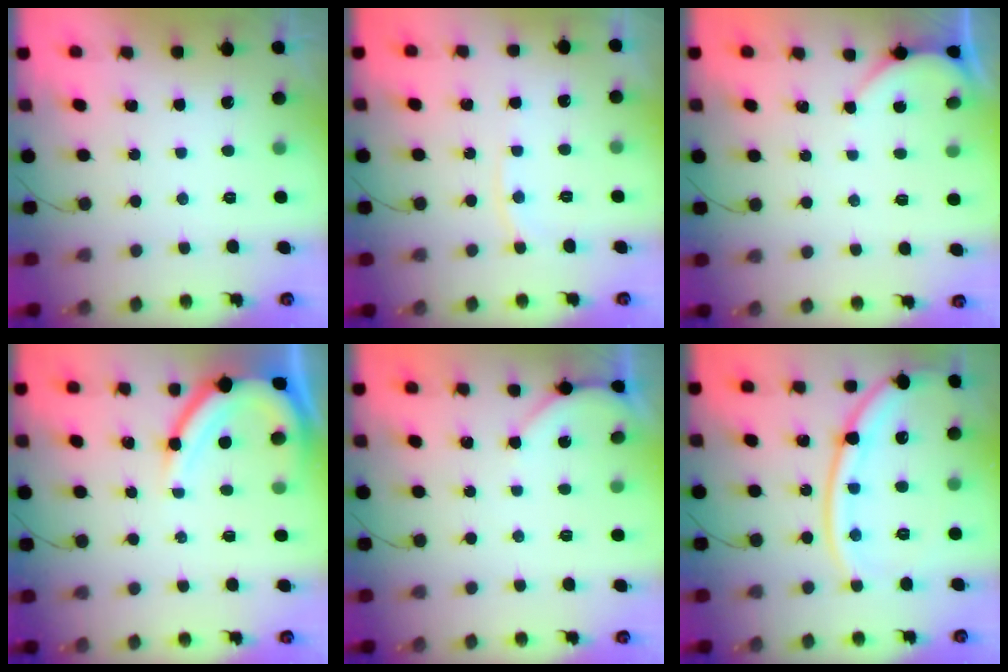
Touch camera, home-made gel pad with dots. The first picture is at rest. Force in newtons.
{"total": 4.6, "press": 4.6, "slide": 0.4}
{"total": 2.2, "press": 2.2, "slide": 0.3}
{"total": 10.6, "press": 10.5, "slide": 1.1}
{"total": 2.3, "press": 2.2, "slide": 0.4}
{"total": 17.9, "press": 17.8, "slide": 1.7}